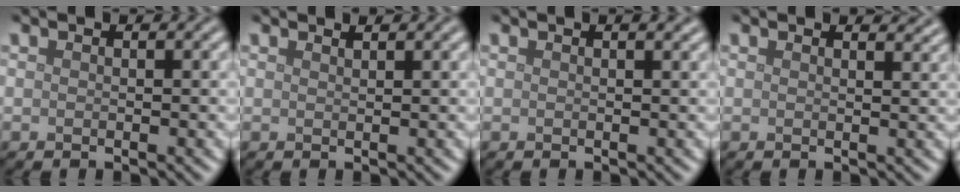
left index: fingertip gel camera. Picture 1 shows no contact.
{"total": 0.9, "force": [0.8, 0.2, 0.4], "torque": [-0.001, 0.000, 0.011]}
{"total": 1.3, "force": [0.9, 0.4, 0.9], "torque": [-0.010, 0.002, 0.012]}
{"total": 1.8, "force": [1.7, 0.5, 0.6], "torque": [-0.005, 0.000, 0.015]}